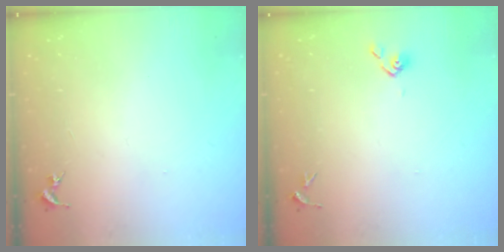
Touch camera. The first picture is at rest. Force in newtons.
{"total": 3.8, "press": 3.7, "slide": 0.8}